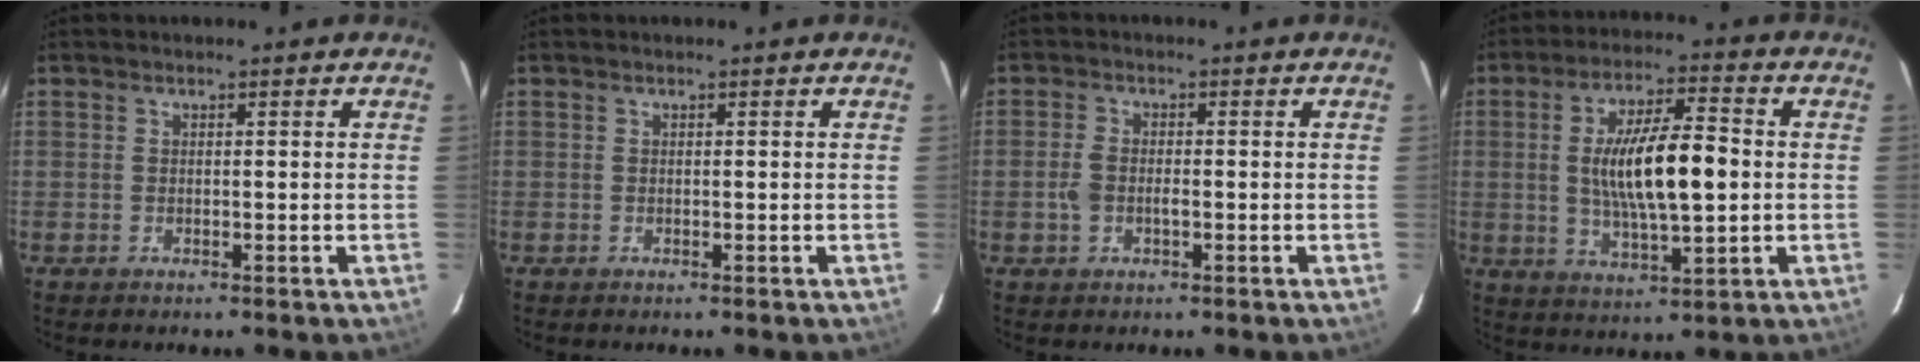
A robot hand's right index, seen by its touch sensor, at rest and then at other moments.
{"total": 0.0}
{"total": 3.2, "force": [-0.8, 1.8, 2.6], "torque": [-0.061, 0.002, -0.014]}
{"total": 13.6, "force": [0.2, 4.0, 13.0], "torque": [-0.235, 0.001, 0.009]}